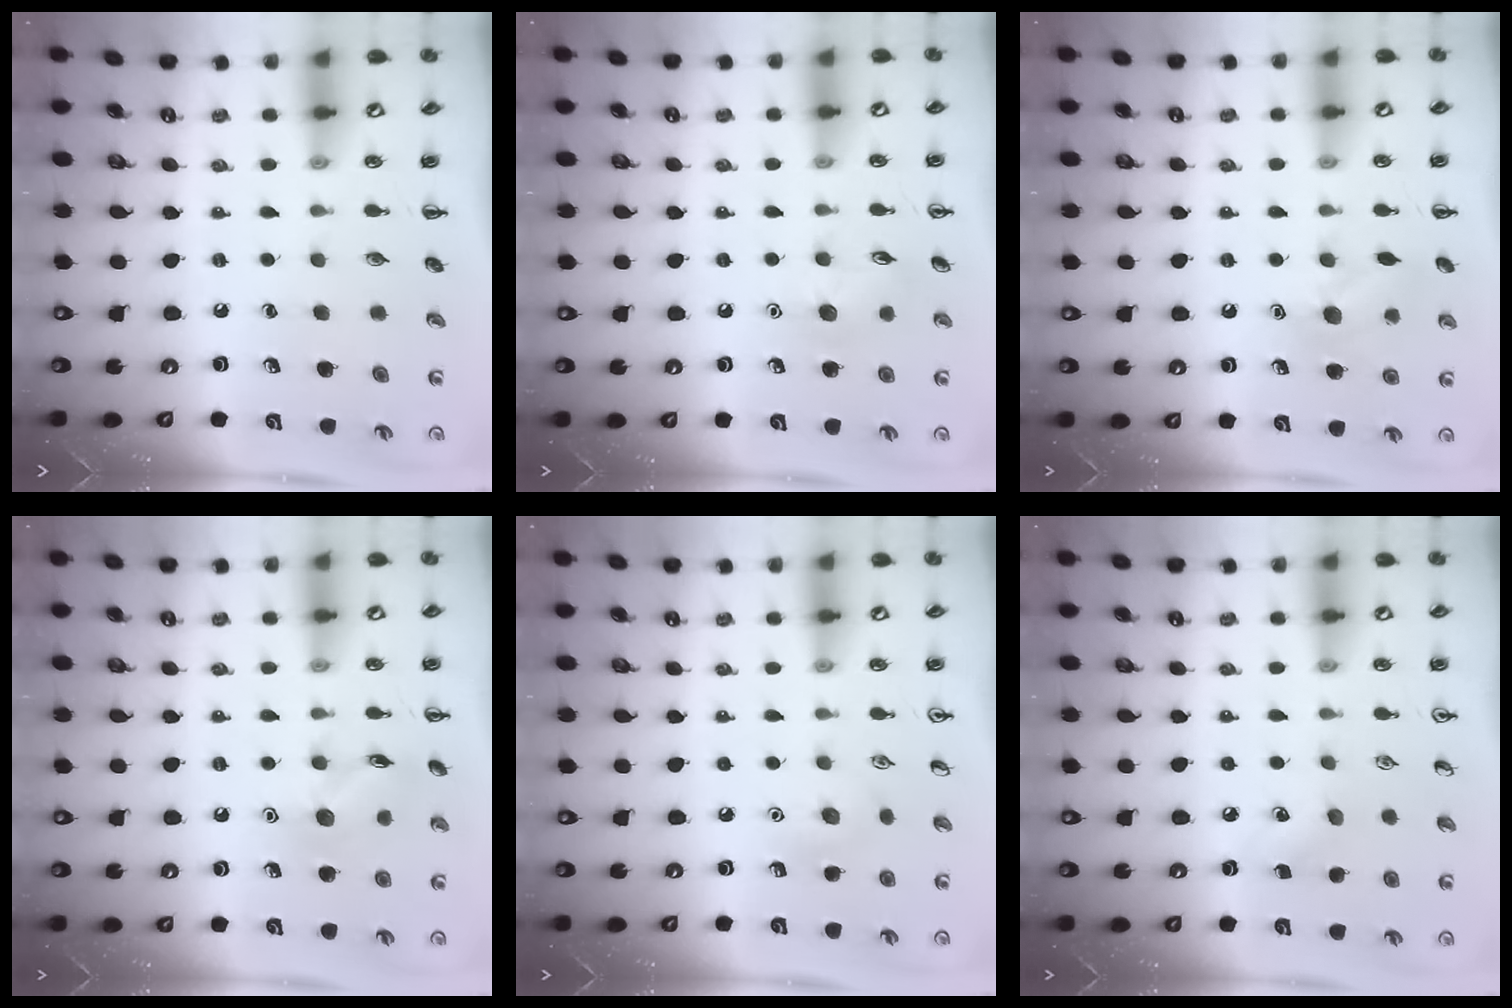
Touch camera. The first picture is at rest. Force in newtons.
{"total": 6.5, "press": 6.3, "slide": 1.6}
{"total": 9.0, "press": 9.0, "slide": 0.9}
{"total": 8.8, "press": 8.8, "slide": 1.1}
{"total": 7.0, "press": 6.8, "slide": 2.0}
{"total": 5.8, "press": 5.7, "slide": 1.4}